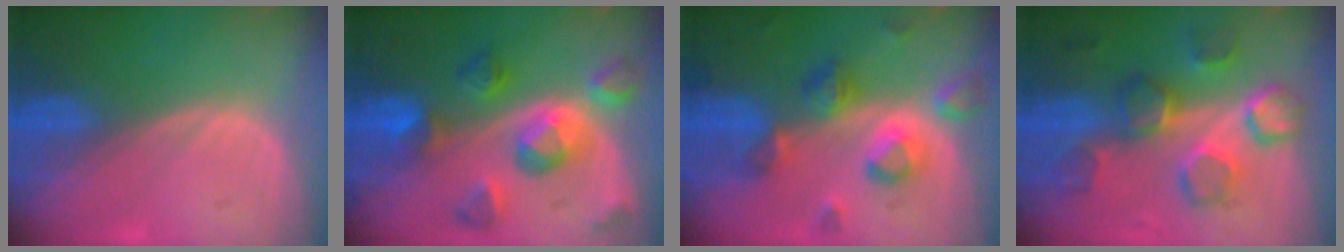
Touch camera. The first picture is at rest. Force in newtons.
{"total": 9.5, "press": 8.7, "slide": 3.9}
{"total": 7.9, "press": 7.7, "slide": 2.1}
{"total": 8.8, "press": 8.7, "slide": 1.4}